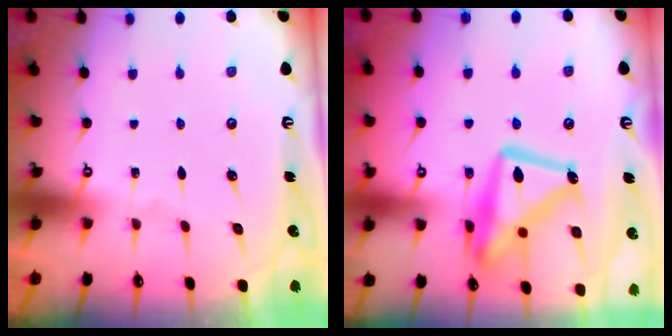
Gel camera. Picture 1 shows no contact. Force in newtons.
{"total": 16.0, "press": 15.9, "slide": 1.3}